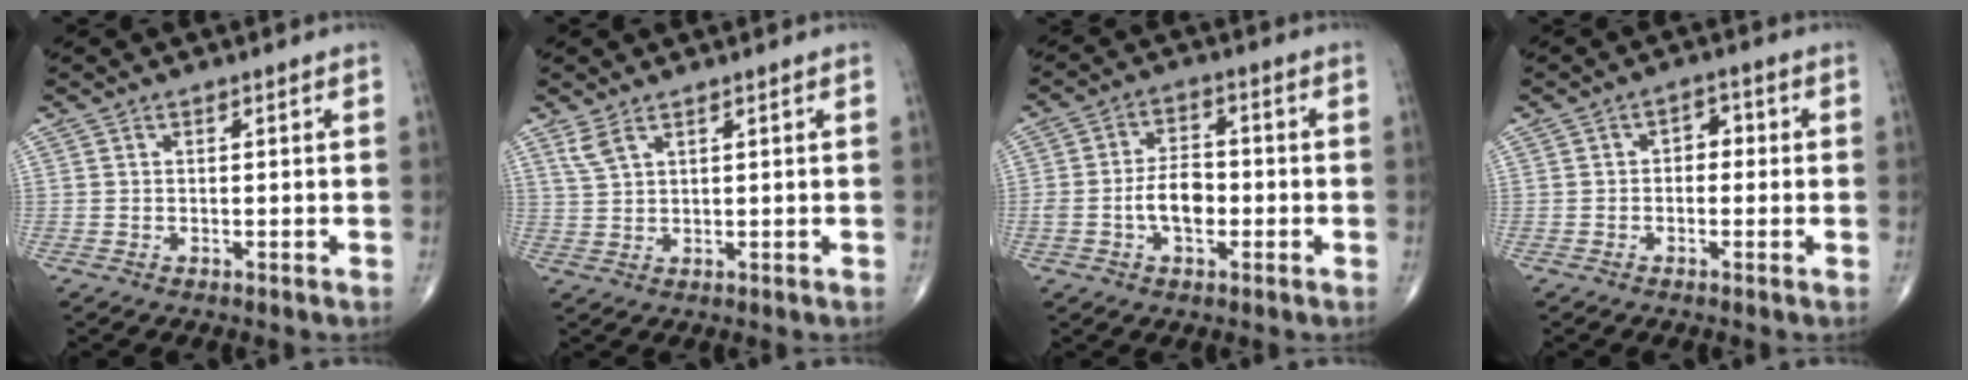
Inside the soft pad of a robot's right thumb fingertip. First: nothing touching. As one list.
[{"total": 2.9, "force": [2.0, 1.0, 1.8], "torque": [-0.044, 0.000, 0.050]}, {"total": 7.3, "force": [-1.6, 4.4, 5.6], "torque": [-0.089, 0.018, -0.032]}, {"total": 3.3, "force": [0.0, 2.3, 2.3], "torque": [-0.007, 0.015, -0.010]}]